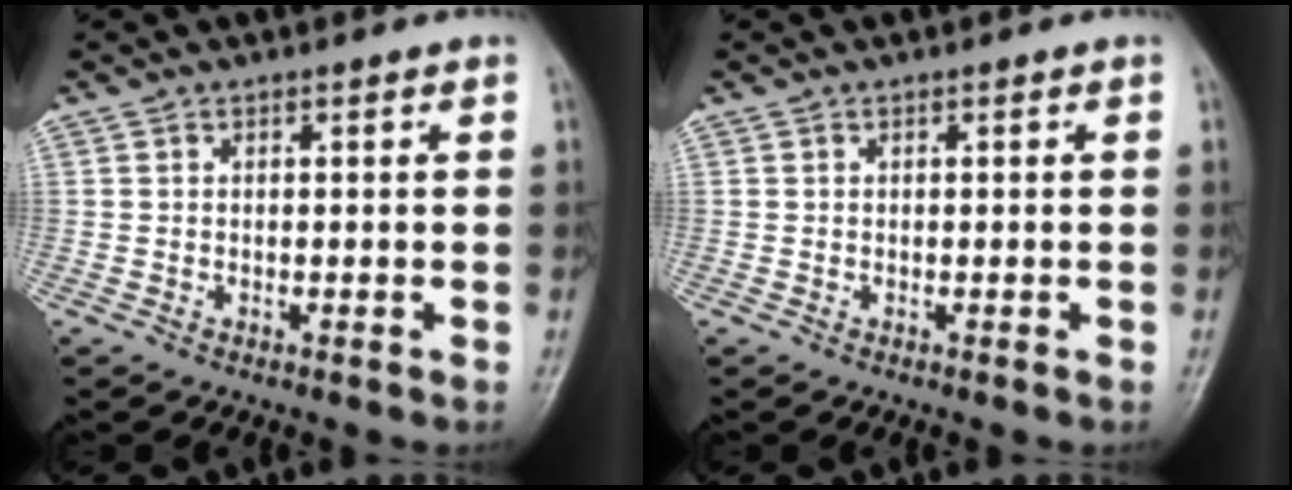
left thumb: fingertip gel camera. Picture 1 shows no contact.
{"total": 0.0}